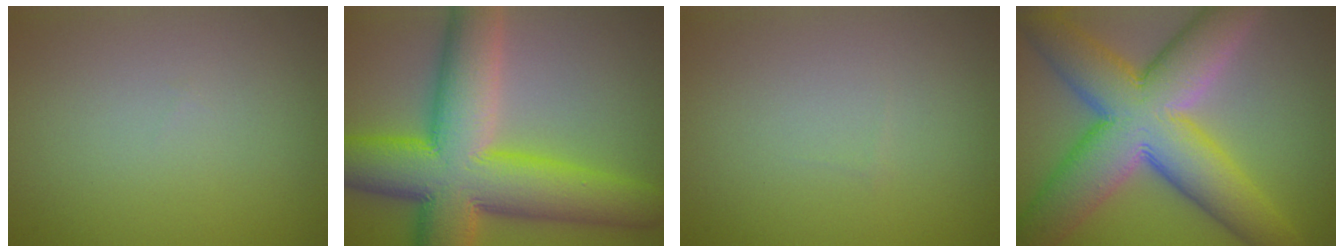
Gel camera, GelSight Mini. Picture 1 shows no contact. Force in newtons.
{"total": 14.0, "press": 14.0, "slide": 0.1}
{"total": 0.0}
{"total": 13.3, "press": 13.3, "slide": 0.6}